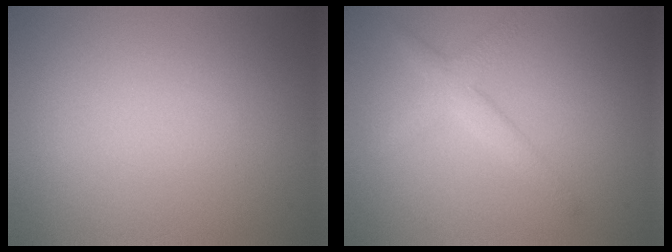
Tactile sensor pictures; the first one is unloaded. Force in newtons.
{"total": 2.6, "press": 2.6, "slide": 0.1}